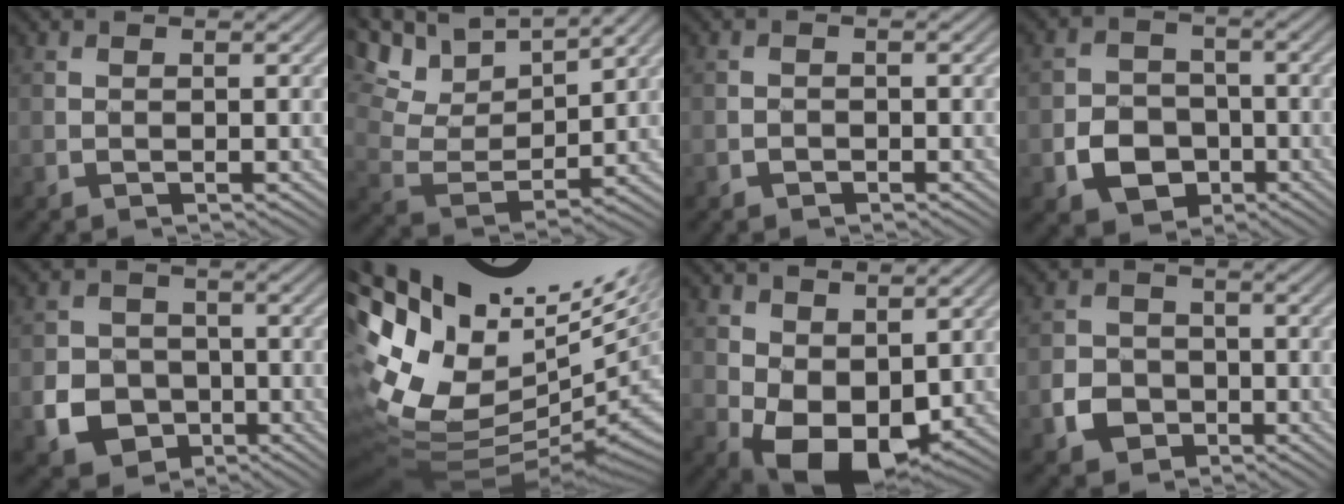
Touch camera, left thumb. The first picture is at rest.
{"total": 10.5, "force": [8.0, 3.3, 5.9], "torque": [-0.144, 0.002, 0.128]}
{"total": 0.8, "force": [-0.6, 0.6, 0.1], "torque": [0.000, -0.001, -0.011]}
{"total": 6.0, "force": [-2.3, 4.8, 2.8], "torque": [-0.055, -0.007, -0.046]}
{"total": 6.4, "force": [-2.3, 5.4, 2.5], "torque": [-0.056, -0.012, -0.048]}
{"total": 16.6, "force": [2.0, 8.5, 14.1], "torque": [-0.269, 0.002, 0.092]}
{"total": 8.4, "force": [1.0, 5.5, 6.3], "torque": [-0.124, -0.024, 0.023]}
{"total": 4.4, "force": [-1.8, 3.7, 1.6], "torque": [-0.029, -0.003, -0.040]}